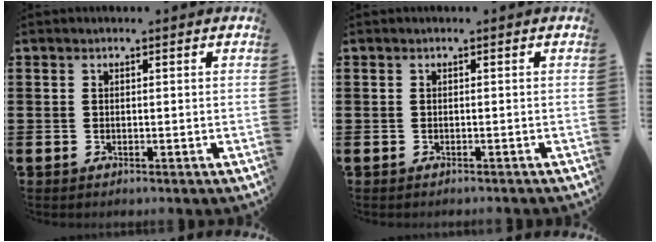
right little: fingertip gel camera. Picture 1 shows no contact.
{"total": 0.0}